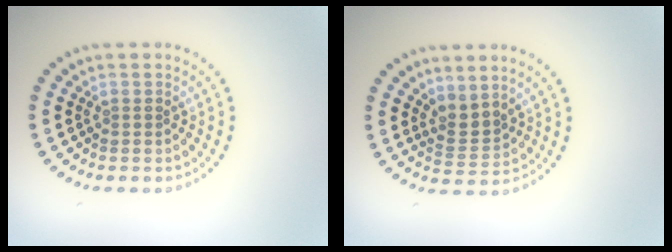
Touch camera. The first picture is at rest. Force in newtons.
{"total": 2.2, "press": 1.5, "slide": 1.7}